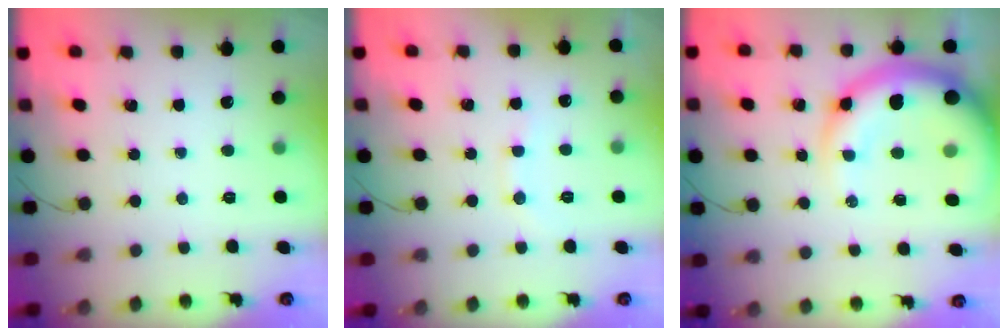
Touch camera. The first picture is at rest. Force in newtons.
{"total": 7.3, "press": 7.2, "slide": 1.4}
{"total": 12.8, "press": 12.4, "slide": 3.3}